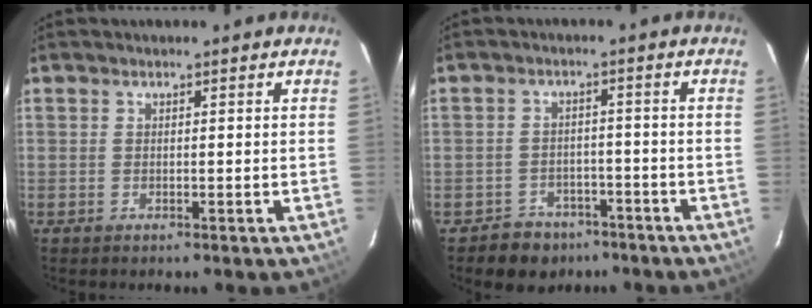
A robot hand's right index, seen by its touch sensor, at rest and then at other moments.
{"total": 6.7, "force": [-4.7, 4.7, 0.8], "torque": [-0.030, 0.024, -0.060]}